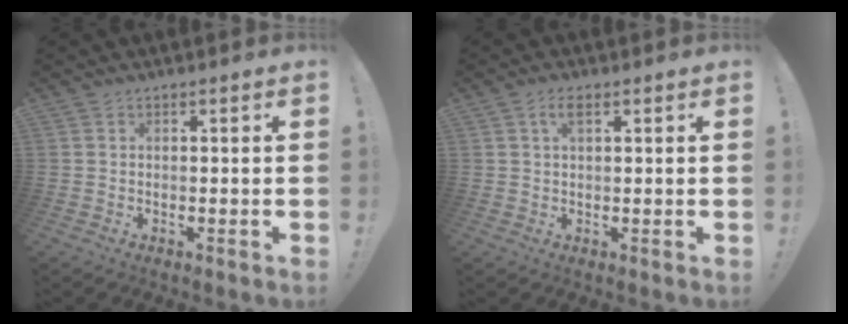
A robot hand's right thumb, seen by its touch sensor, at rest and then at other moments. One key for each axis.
{"total": 3.0, "fx": 1.3, "fy": 1.3, "fz": 2.4, "tx": -0.047, "ty": 0.005, "tz": 0.020}